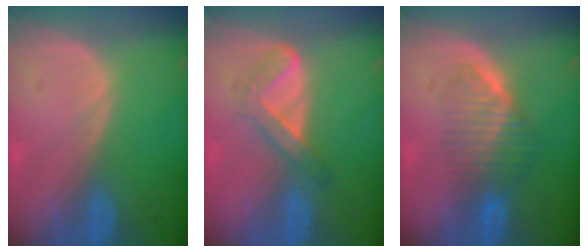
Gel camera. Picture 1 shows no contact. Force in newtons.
{"total": 4.4, "press": 4.2, "slide": 1.3}
{"total": 6.3, "press": 5.7, "slide": 2.8}